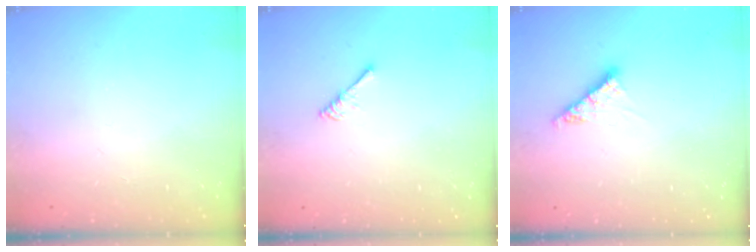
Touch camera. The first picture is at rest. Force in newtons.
{"total": 2.7, "press": 2.6, "slide": 0.5}
{"total": 6.9, "press": 6.8, "slide": 0.7}